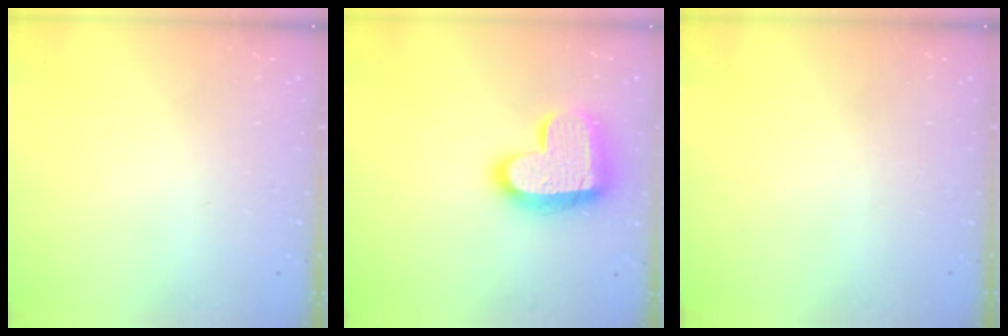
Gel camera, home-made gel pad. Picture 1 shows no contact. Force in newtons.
{"total": 18.3, "press": 18.2, "slide": 1.2}
{"total": 0.0}